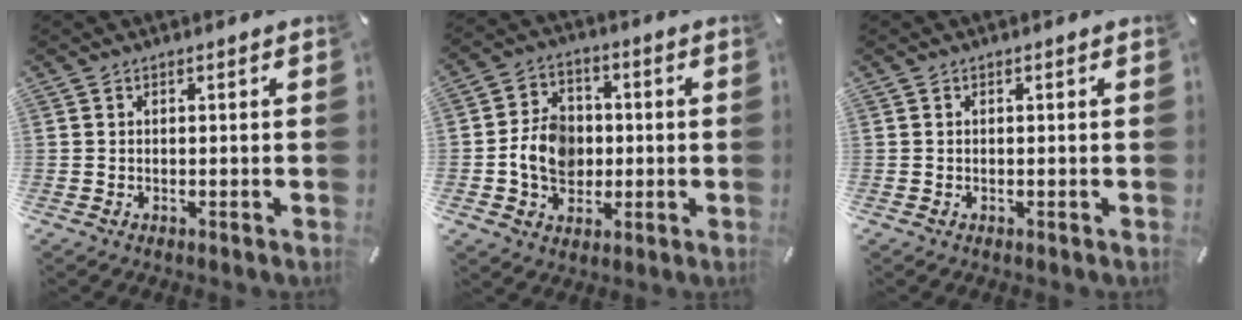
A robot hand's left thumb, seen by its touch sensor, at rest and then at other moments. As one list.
[{"total": 9.3, "force": [-1.0, 7.8, 4.8], "torque": [-0.098, 0.014, -0.018]}, {"total": 0.0}]